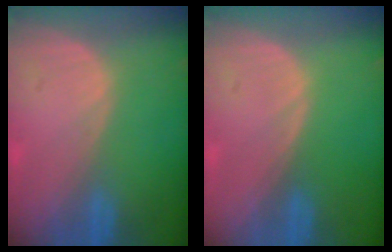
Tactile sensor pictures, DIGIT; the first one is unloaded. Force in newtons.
{"total": 0.0}